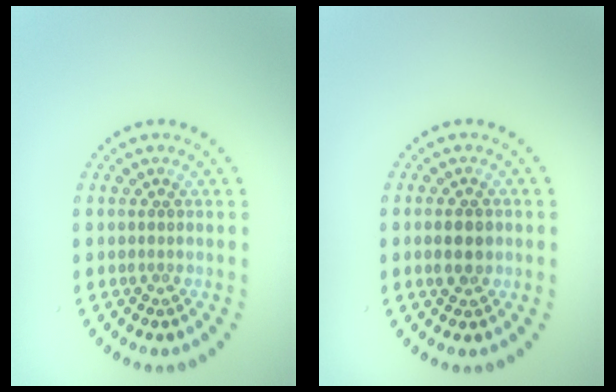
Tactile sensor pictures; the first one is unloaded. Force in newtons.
{"total": 2.5, "press": 2.4, "slide": 0.3}